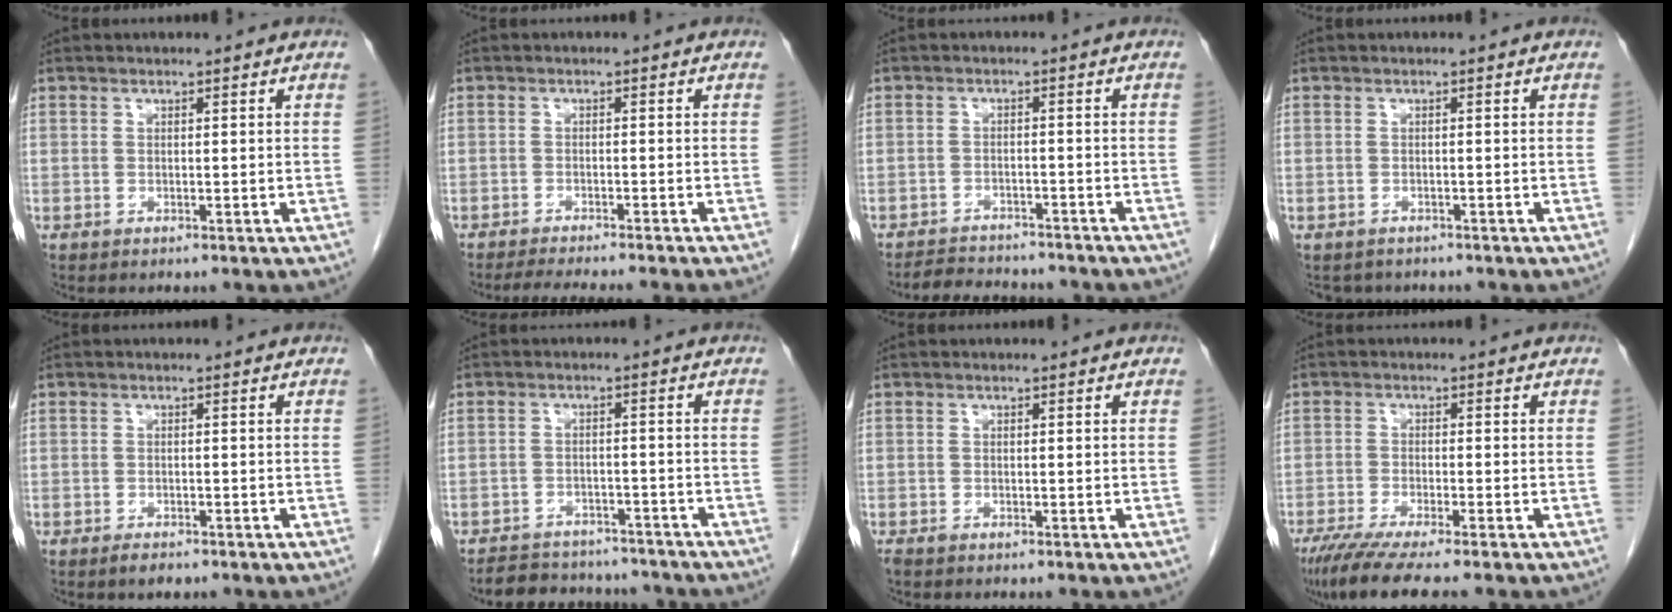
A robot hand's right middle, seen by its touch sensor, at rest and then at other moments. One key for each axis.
{"total": 7.4, "fx": -6.5, "fy": -0.8, "fz": 3.5, "tx": -0.033, "ty": -0.016, "tz": -0.099}
{"total": 7.8, "fx": -7.3, "fy": 1.7, "fz": 2.0, "tx": -0.032, "ty": 0.000, "tz": -0.103}
{"total": 2.6, "fx": -2.3, "fy": 1.2, "fz": 0.1, "tx": -0.004, "ty": 0.000, "tz": -0.032}
{"total": 1.6, "fx": -1.2, "fy": 0.5, "fz": 0.9, "tx": -0.017, "ty": -0.002, "tz": -0.016}
{"total": 10.8, "fx": -10.0, "fy": 3.5, "fz": 2.3, "tx": -0.034, "ty": 0.012, "tz": -0.130}
{"total": 0.6, "fx": -0.5, "fy": 0.2, "fz": 0.3, "tx": -0.011, "ty": -0.003, "tz": -0.010}
{"total": 8.4, "fx": -6.6, "fy": -0.1, "fz": 5.1, "tx": -0.081, "ty": -0.024, "tz": -0.111}